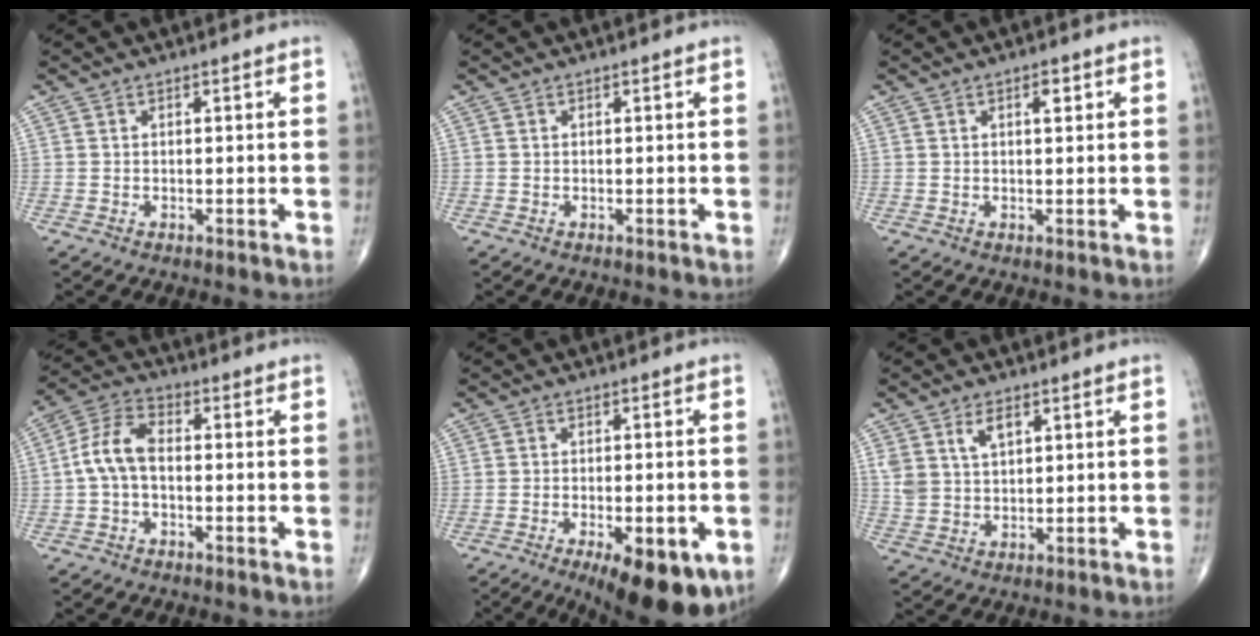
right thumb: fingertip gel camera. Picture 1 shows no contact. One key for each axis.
{"total": 0.0}
{"total": 2.2, "fx": 0.9, "fy": 0.8, "fz": 1.8, "tx": -0.024, "ty": -0.001, "tz": 0.012}
{"total": 7.5, "fx": -0.7, "fy": 4.3, "fz": 6.1, "tx": -0.122, "ty": 0.026, "tz": -0.023}
{"total": 15.2, "fx": -7.3, "fy": 5.8, "fz": 11.9, "tx": -0.135, "ty": -0.001, "tz": -0.094}
{"total": 5.4, "fx": 2.6, "fy": 3.0, "fz": 3.7, "tx": -0.062, "ty": -0.010, "tz": 0.056}